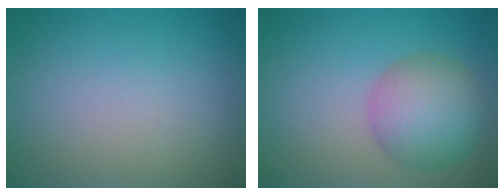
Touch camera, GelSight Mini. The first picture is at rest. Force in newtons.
{"total": 5.8, "press": 5.8, "slide": 0.2}